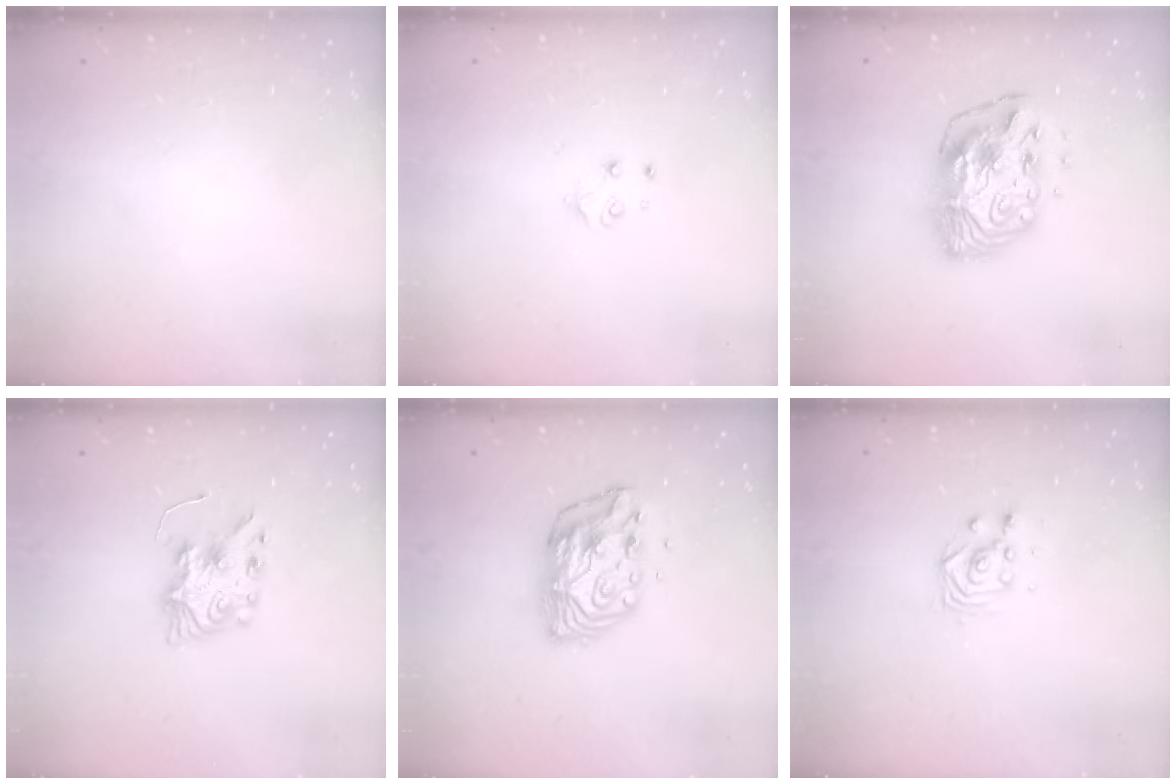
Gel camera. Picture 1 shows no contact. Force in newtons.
{"total": 4.5, "press": 4.5, "slide": 0.6}
{"total": 13.7, "press": 13.7, "slide": 1.0}
{"total": 7.7, "press": 7.7, "slide": 0.3}
{"total": 10.5, "press": 10.5, "slide": 1.1}
{"total": 3.0, "press": 3.0, "slide": 0.0}